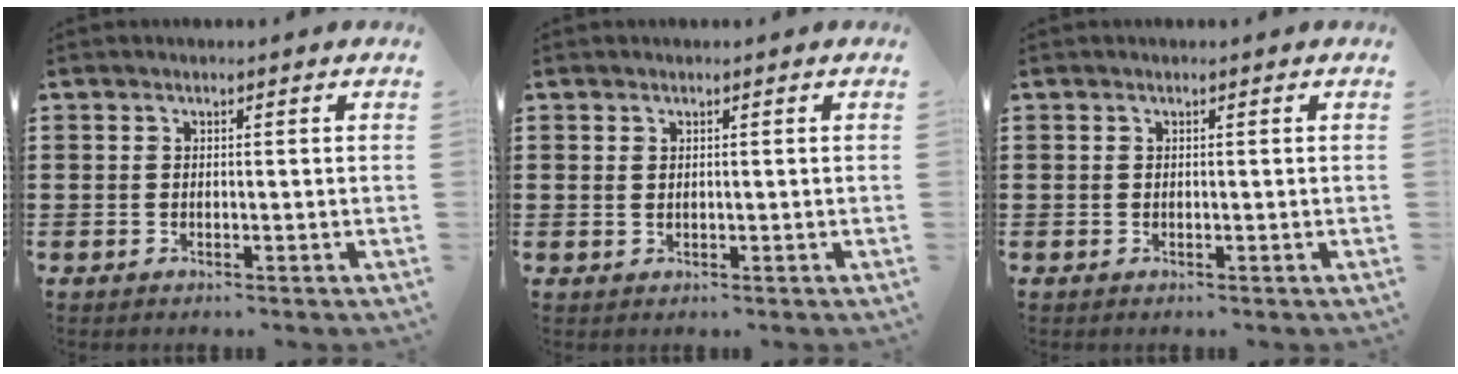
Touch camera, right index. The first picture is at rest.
{"total": 0.7, "force": [0.3, 0.5, 0.4], "torque": [-0.009, 0.004, 0.006]}
{"total": 0.0}